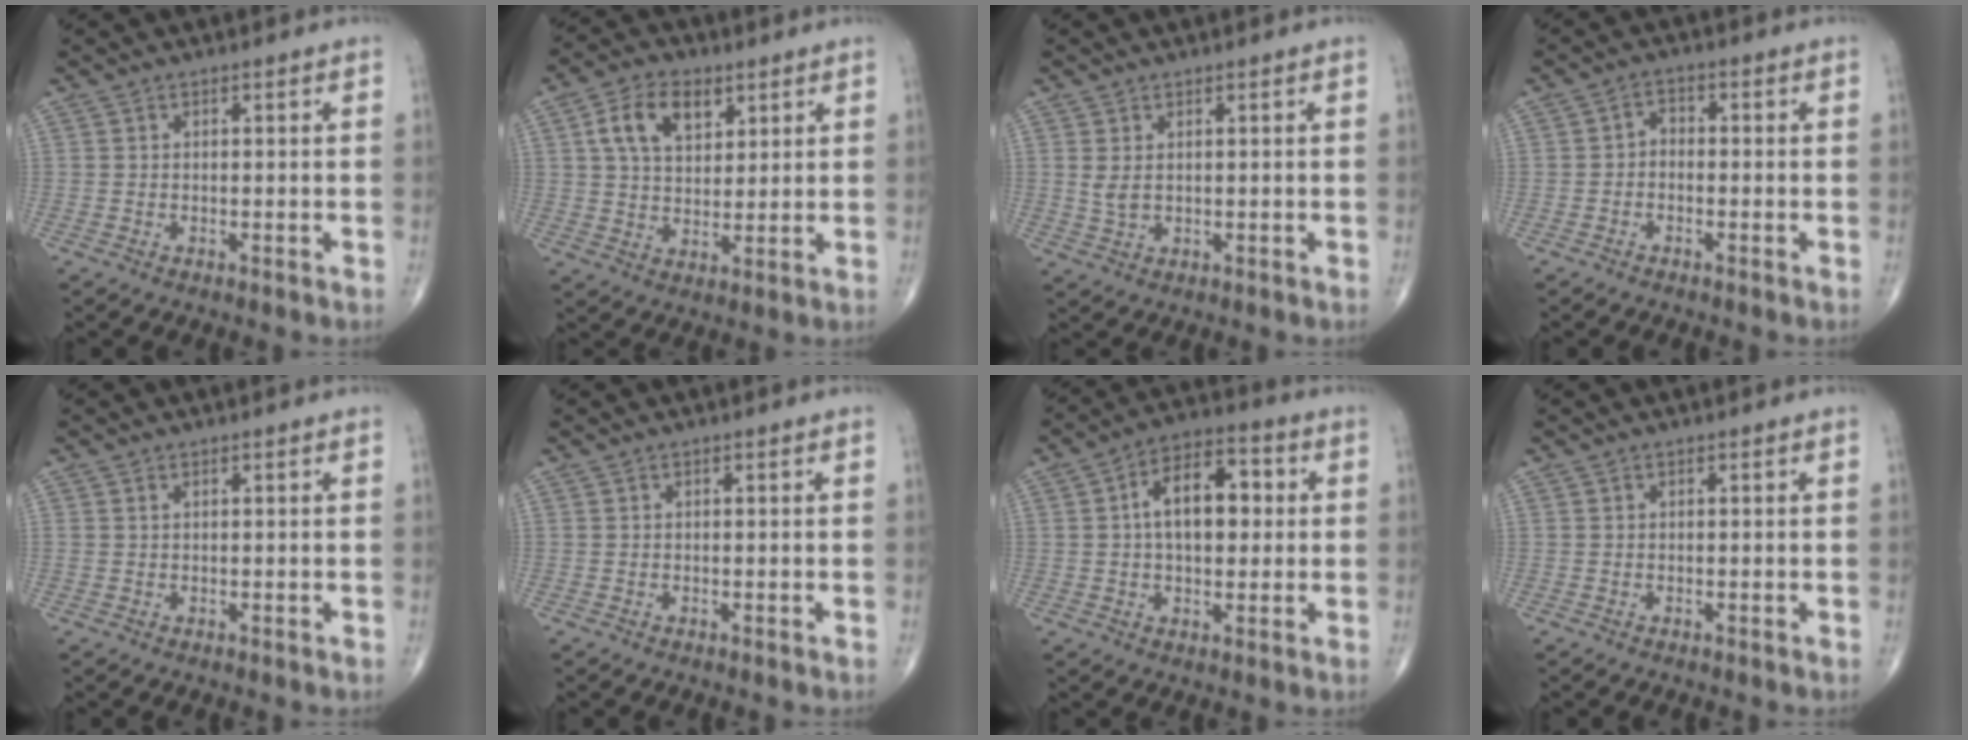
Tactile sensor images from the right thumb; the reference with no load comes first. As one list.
[{"total": 10.1, "force": [4.1, 6.2, 6.7], "torque": [-0.103, -0.010, 0.074]}, {"total": 2.6, "force": [0.7, 1.7, 1.9], "torque": [-0.035, -0.004, 0.020]}, {"total": 2.4, "force": [-0.8, 1.7, 1.4], "torque": [-0.014, 0.017, -0.023]}, {"total": 0.6, "force": [0.3, 0.4, 0.4], "torque": [-0.008, 0.006, 0.006]}, {"total": 0.0}, {"total": 12.3, "force": [1.6, 7.1, 9.9], "torque": [-0.138, 0.023, 0.019]}, {"total": 0.0}]